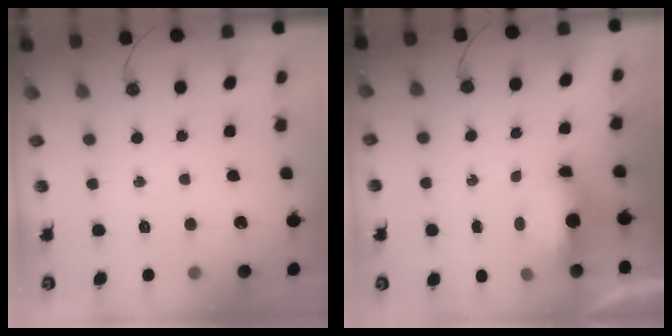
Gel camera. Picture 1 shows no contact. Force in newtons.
{"total": 10.8, "press": 7.1, "slide": 8.1}